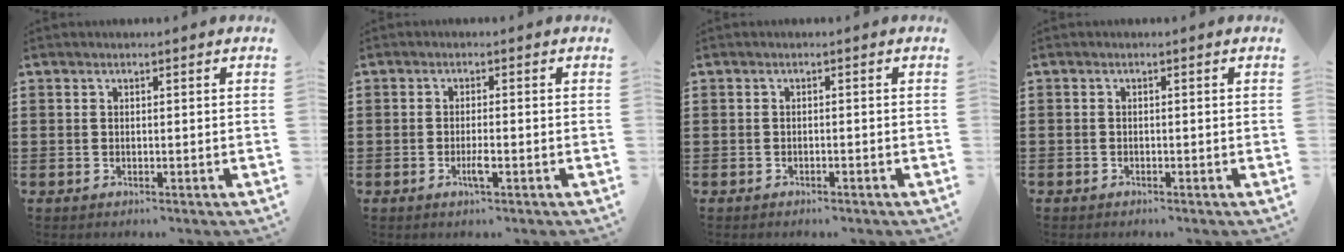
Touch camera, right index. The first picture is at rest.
{"total": 2.3, "force": [-0.9, 0.2, 2.1], "torque": [-0.044, -0.003, -0.020]}
{"total": 0.7, "force": [-0.7, 0.1, 0.2], "torque": [-0.005, -0.002, -0.015]}
{"total": 0.7, "force": [-0.6, 0.2, 0.1], "torque": [-0.004, 0.000, -0.013]}